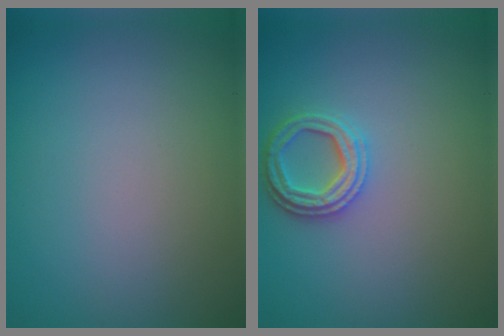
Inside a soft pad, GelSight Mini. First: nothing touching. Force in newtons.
{"total": 3.1, "press": 2.8, "slide": 1.3}